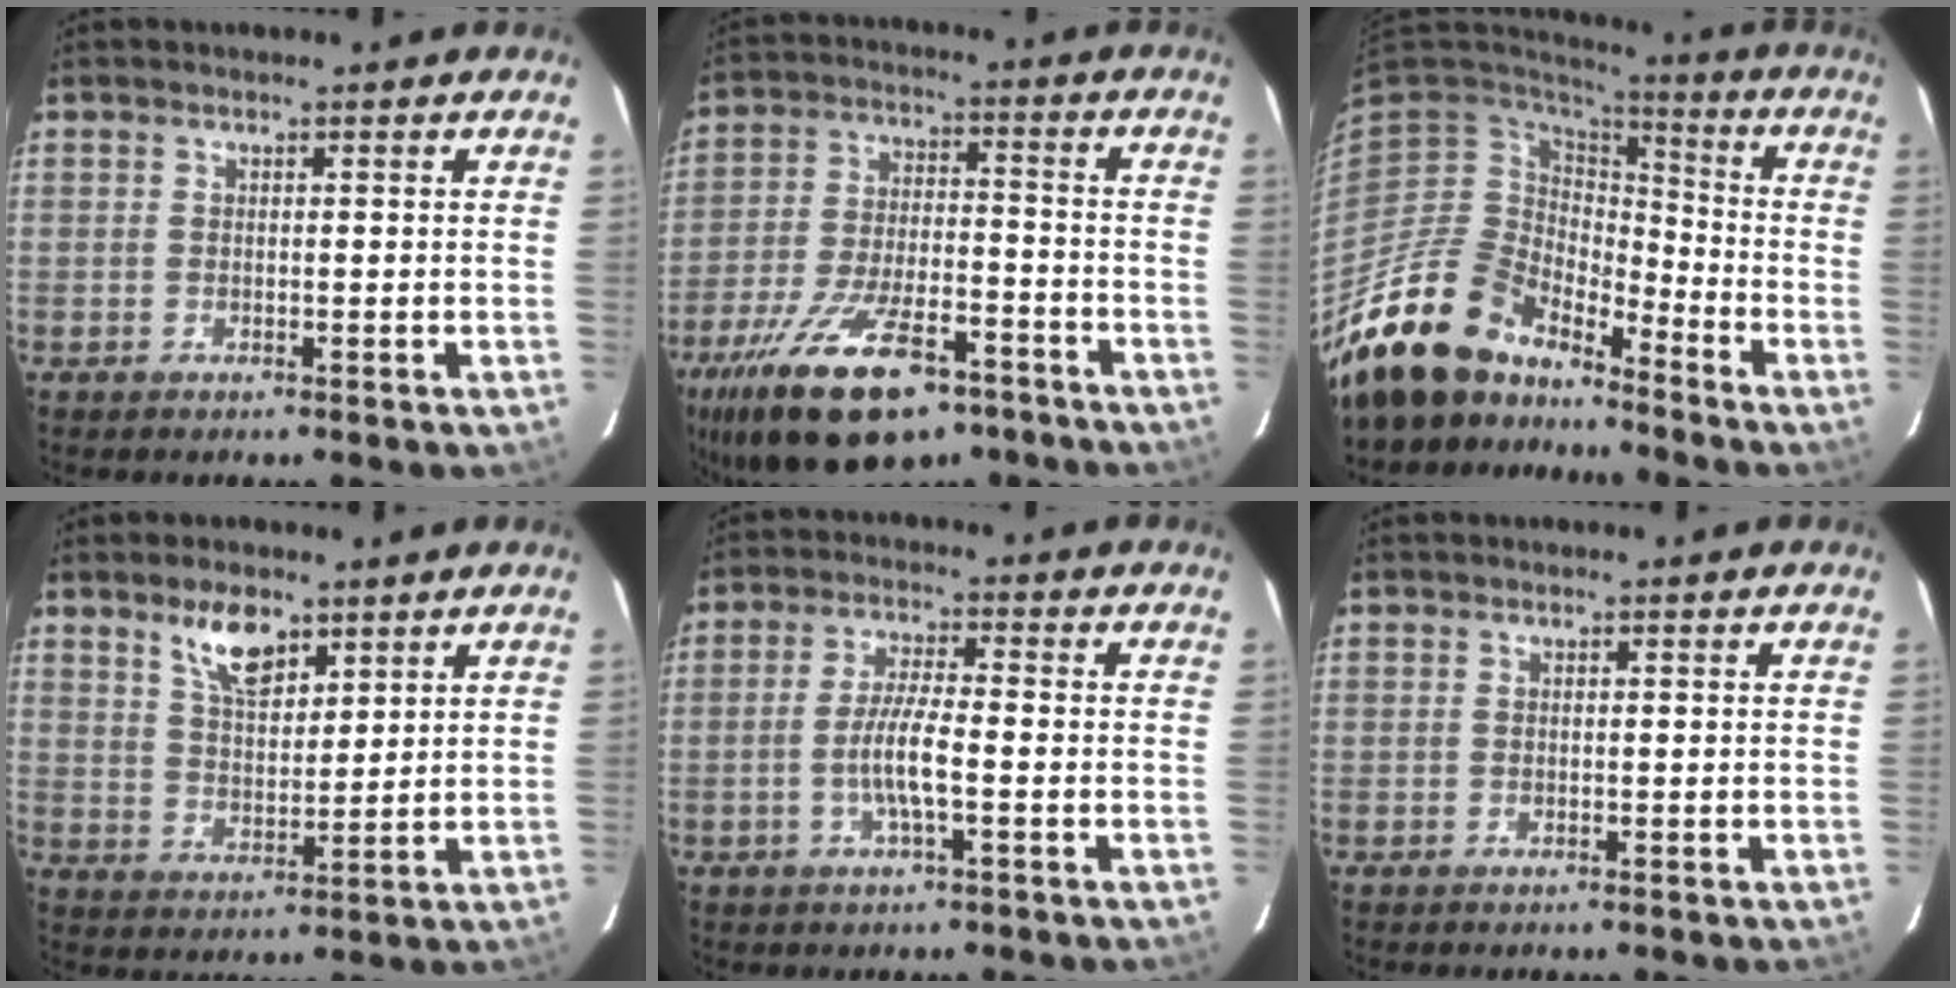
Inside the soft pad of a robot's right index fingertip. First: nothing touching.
{"total": 22.2, "force": [-14.5, 9.3, 13.9], "torque": [-0.274, -0.027, -0.230]}
{"total": 16.1, "force": [-13.9, 6.8, 4.4], "torque": [-0.111, 0.002, -0.251]}
{"total": 7.6, "force": [5.1, 3.3, 4.7], "torque": [-0.078, 0.004, 0.098]}
{"total": 6.1, "force": [-1.8, 0.7, 5.8], "torque": [-0.113, -0.003, -0.035]}
{"total": 0.0}